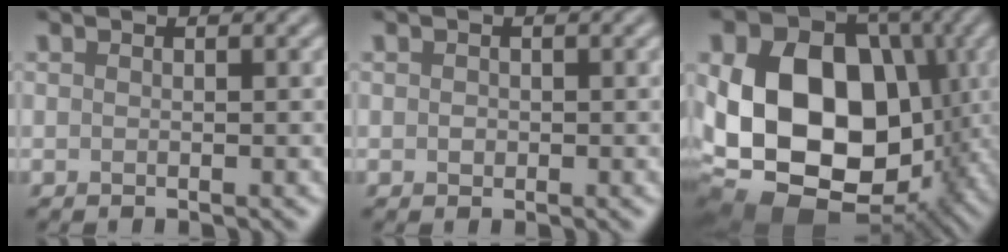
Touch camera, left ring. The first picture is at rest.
{"total": 0.6, "force": [0.0, 0.5, 0.3], "torque": [-0.003, -0.003, -0.001]}
{"total": 19.3, "force": [-1.5, 14.4, 12.7], "torque": [-0.215, -0.004, -0.032]}